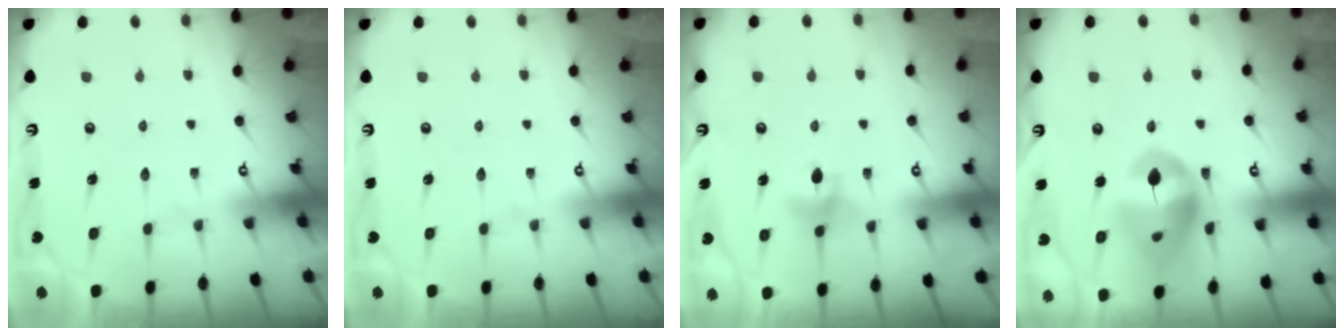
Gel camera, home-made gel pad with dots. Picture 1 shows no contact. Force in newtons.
{"total": 0.0}
{"total": 5.9, "press": 5.8, "slide": 0.6}
{"total": 14.8, "press": 14.7, "slide": 1.6}